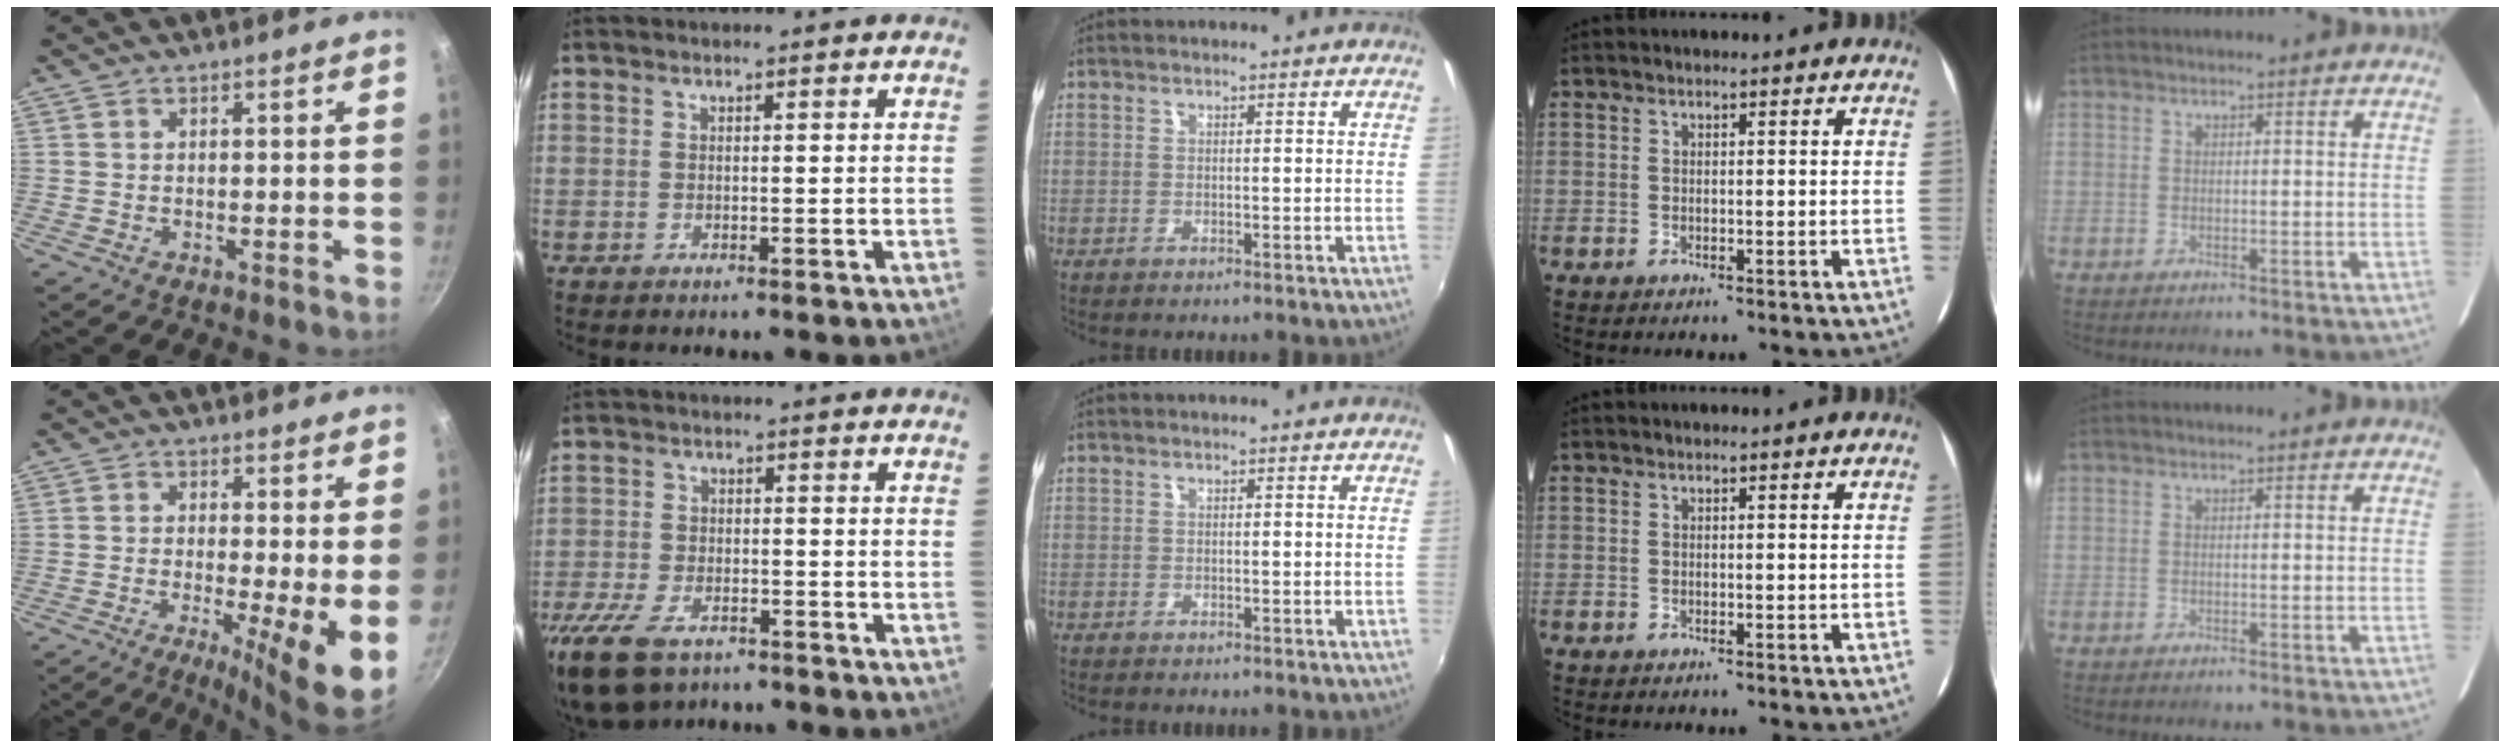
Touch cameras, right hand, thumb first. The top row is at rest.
{"thumb": {"total": 8.5, "force": [-1.3, 1.1, 8.4], "torque": [-0.126, -0.012, -0.022]}, "index": {"total": 13.1, "force": [-9.0, 6.6, 6.8], "torque": [-0.181, -0.029, -0.162]}}